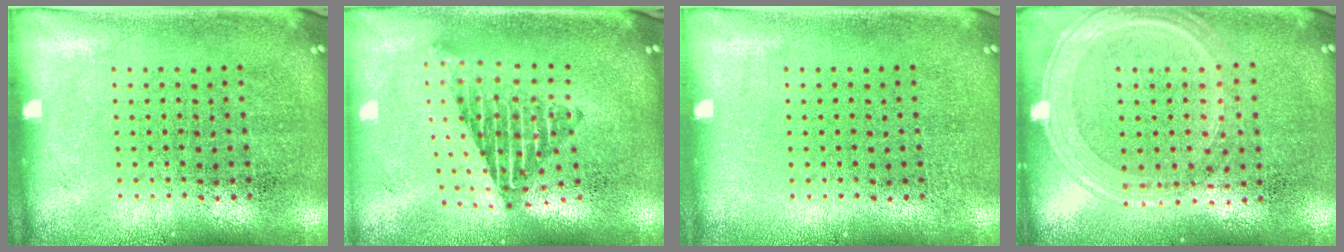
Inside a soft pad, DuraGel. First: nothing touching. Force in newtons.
{"total": 2.1, "press": 1.6, "slide": 1.3}
{"total": 0.0}
{"total": 1.2, "press": 1.2, "slide": 0.4}